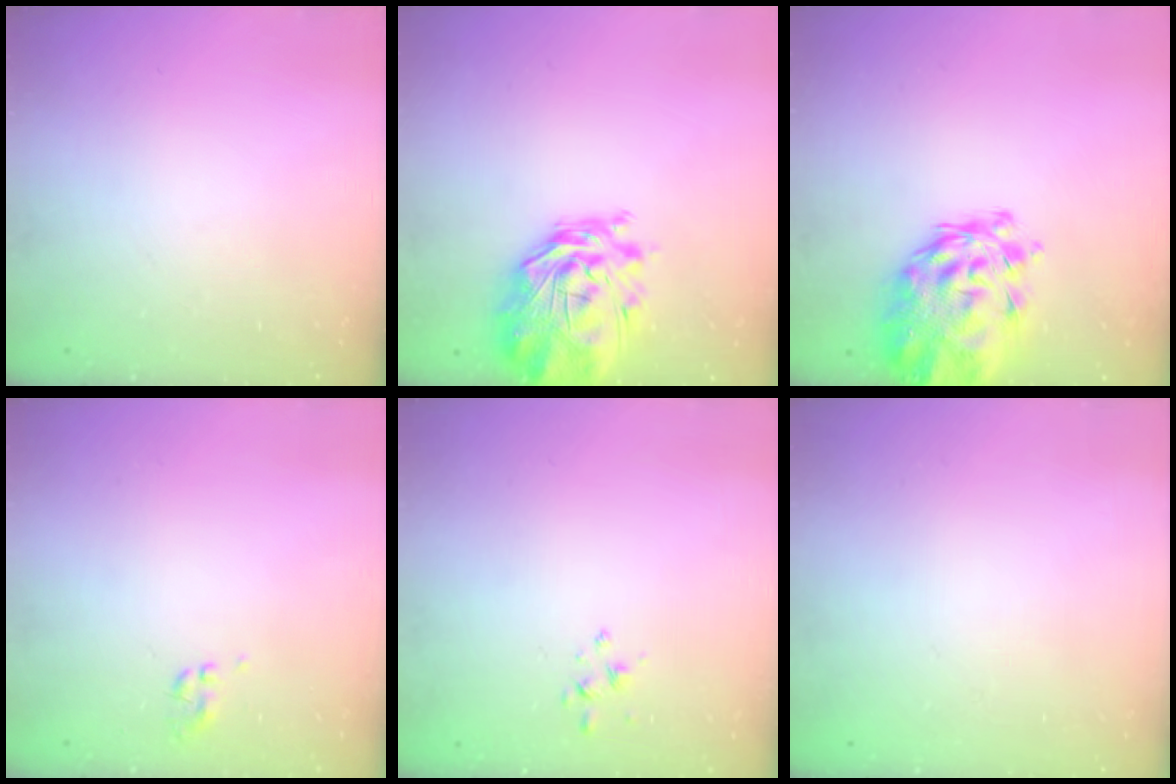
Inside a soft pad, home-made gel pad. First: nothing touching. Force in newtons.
{"total": 3.8, "press": 3.4, "slide": 1.8}
{"total": 8.0, "press": 7.4, "slide": 2.9}
{"total": 0.0}
{"total": 2.0, "press": 1.9, "slide": 0.7}
{"total": 1.8, "press": 1.8, "slide": 0.2}